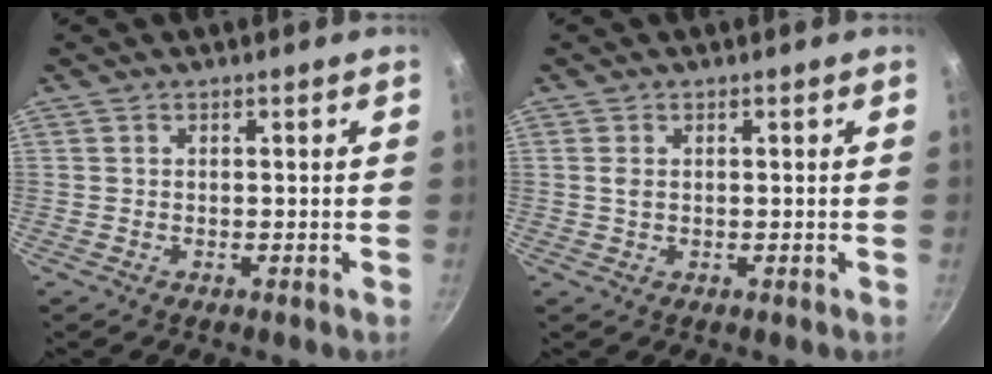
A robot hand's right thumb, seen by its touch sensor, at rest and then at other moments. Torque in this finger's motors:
{"motor_torque": [-0.27, -0.45, 0.34, 0.02, -0.04]}